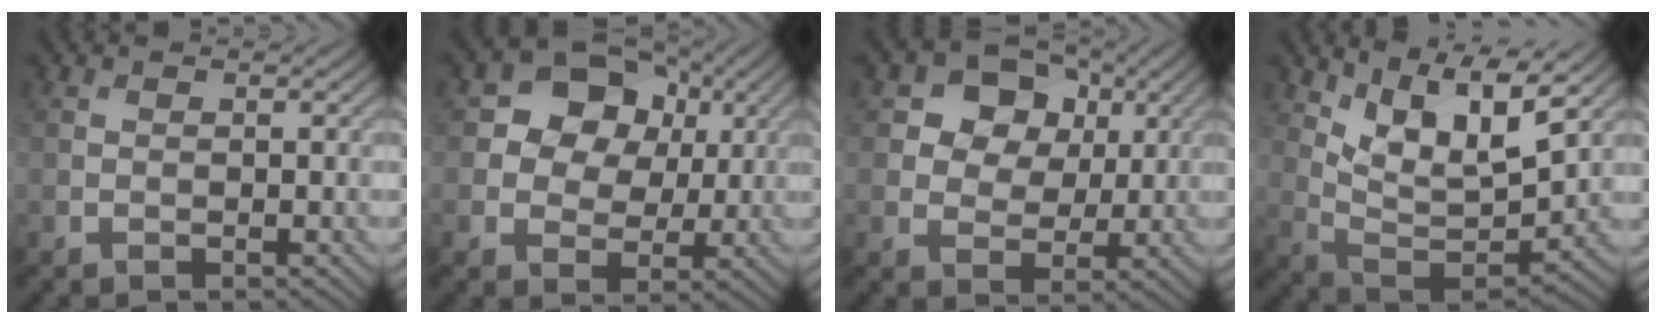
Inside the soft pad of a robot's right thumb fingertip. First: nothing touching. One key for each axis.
{"total": 10.2, "fx": 3.0, "fy": 8.3, "fz": 5.1, "tx": -0.104, "ty": 0.026, "tz": 0.032}
{"total": 9.3, "fx": 3.6, "fy": 7.4, "fz": 4.3, "tx": -0.100, "ty": 0.008, "tz": 0.056}
{"total": 11.6, "fx": 6.9, "fy": 4.0, "fz": 8.4, "tx": -0.190, "ty": -0.001, "tz": 0.124}